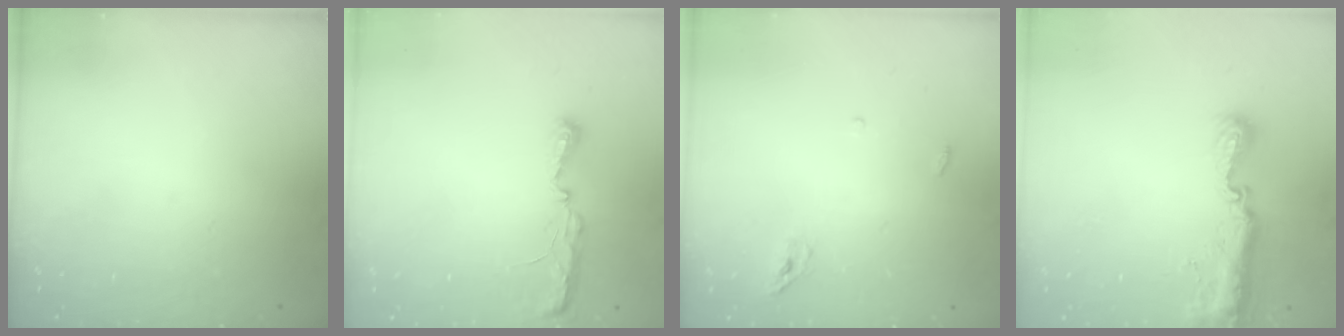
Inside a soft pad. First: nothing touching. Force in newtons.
{"total": 5.4, "press": 5.3, "slide": 0.7}
{"total": 3.7, "press": 3.5, "slide": 1.1}
{"total": 9.4, "press": 9.4, "slide": 0.8}